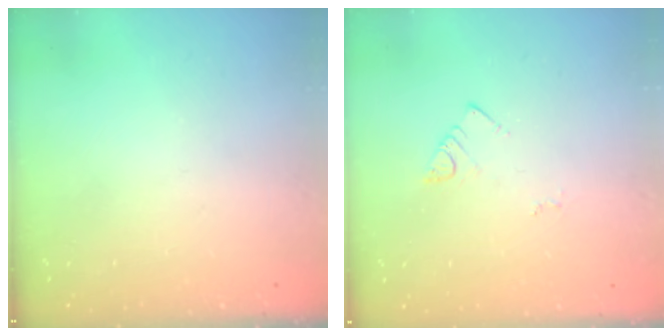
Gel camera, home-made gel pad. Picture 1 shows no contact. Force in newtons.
{"total": 3.5, "press": 3.5, "slide": 0.6}